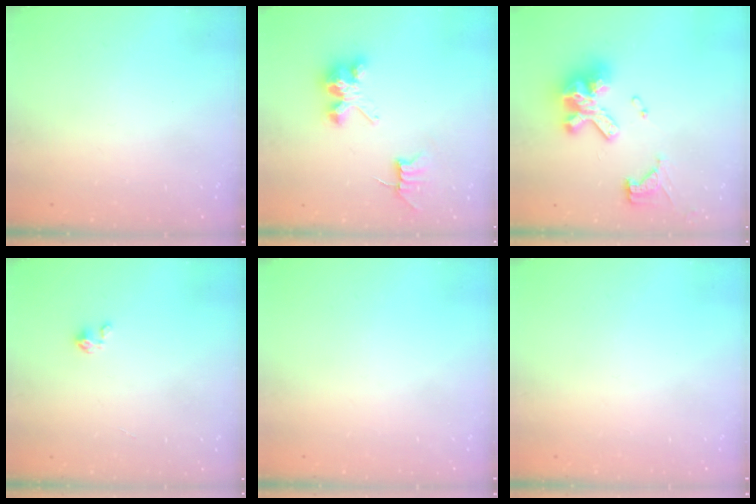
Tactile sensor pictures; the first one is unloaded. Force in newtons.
{"total": 8.3, "press": 8.3, "slide": 0.9}
{"total": 16.4, "press": 16.3, "slide": 2.0}
{"total": 0.0}
{"total": 0.0}
{"total": 0.0}